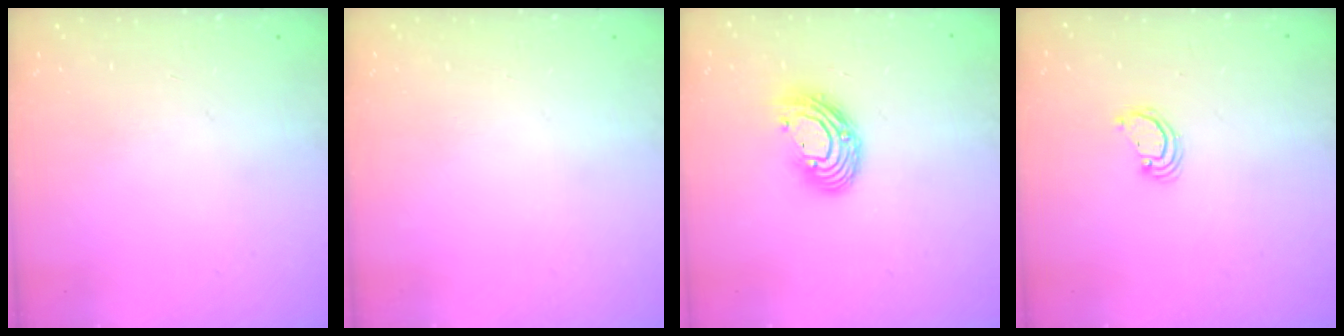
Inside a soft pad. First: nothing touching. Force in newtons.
{"total": 0.0}
{"total": 11.4, "press": 11.4, "slide": 0.8}
{"total": 2.6, "press": 2.6, "slide": 0.2}